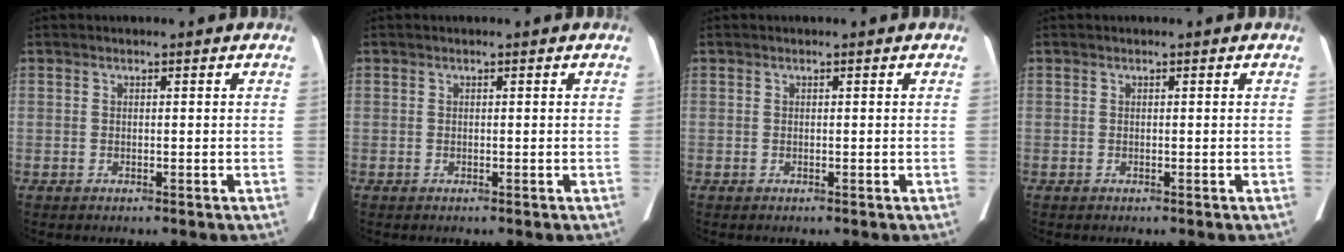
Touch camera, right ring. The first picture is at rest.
{"total": 0.0}
{"total": 0.0}
{"total": 0.0}